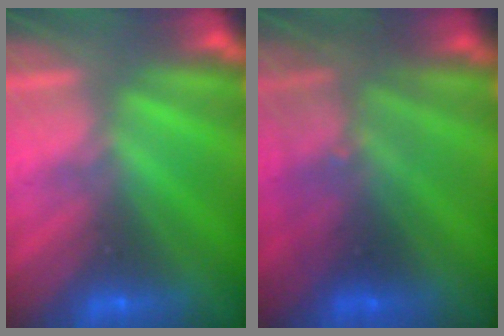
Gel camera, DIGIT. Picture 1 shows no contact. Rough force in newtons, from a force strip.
{"total": 3.0}